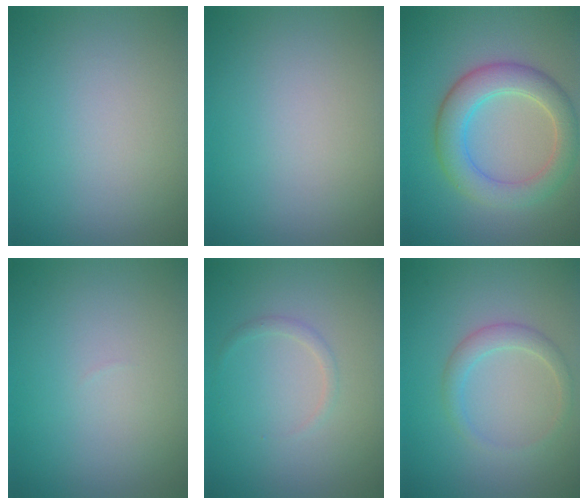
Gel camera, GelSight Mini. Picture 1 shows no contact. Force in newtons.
{"total": 0.0}
{"total": 5.3, "press": 5.3, "slide": 0.3}
{"total": 0.0}
{"total": 0.8, "press": 0.8, "slide": 0.0}
{"total": 1.9, "press": 1.9, "slide": 0.1}